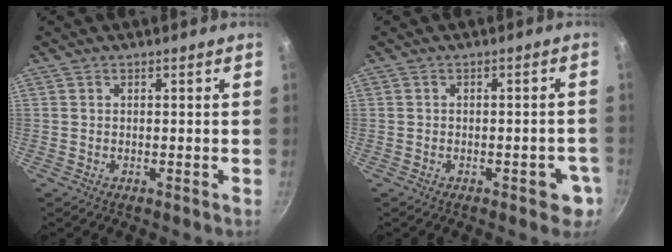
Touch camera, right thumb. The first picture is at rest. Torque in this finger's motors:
{"motor_torque": [0.84, 0.58, -0.21, 0.03, 0.09]}